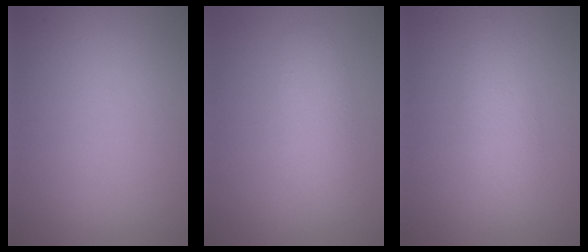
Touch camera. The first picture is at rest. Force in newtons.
{"total": 2.3, "press": 2.3, "slide": 0.1}
{"total": 2.4, "press": 2.4, "slide": 0.1}